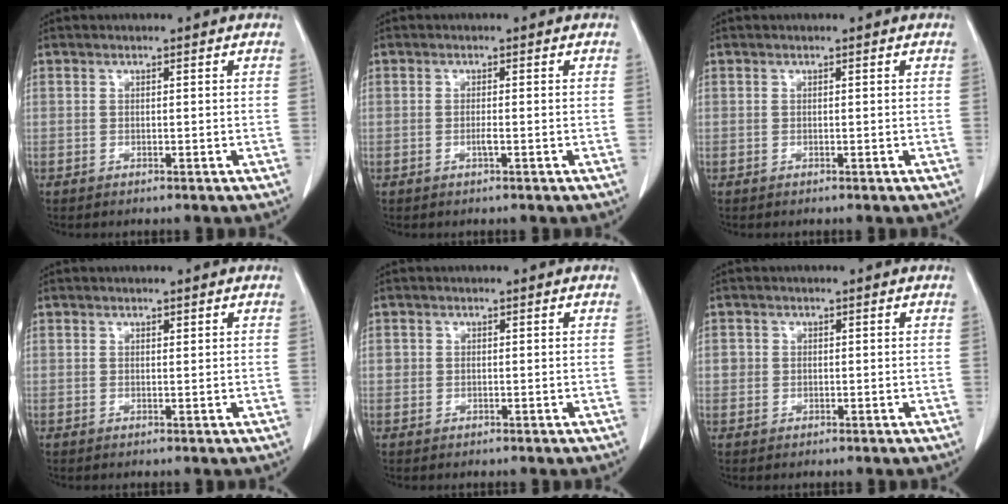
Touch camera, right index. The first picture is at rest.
{"total": 1.0, "force": [-0.3, 0.0, 1.0], "torque": [-0.023, -0.001, -0.006]}
{"total": 0.0}
{"total": 0.0}
{"total": 0.6, "force": [0.0, 0.5, 0.2], "torque": [-0.003, 0.005, 0.000]}
{"total": 1.6, "force": [0.1, 1.6, 0.4], "torque": [-0.001, 0.005, 0.002]}